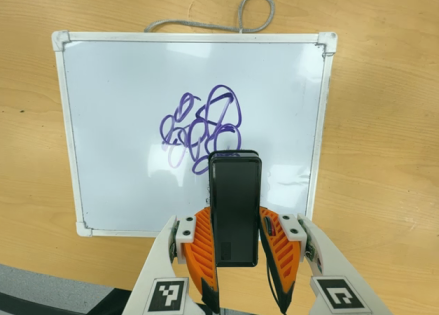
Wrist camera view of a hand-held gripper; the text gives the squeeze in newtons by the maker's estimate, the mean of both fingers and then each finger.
{"total": 4.9, "left": 3.5, "right": 6.4}